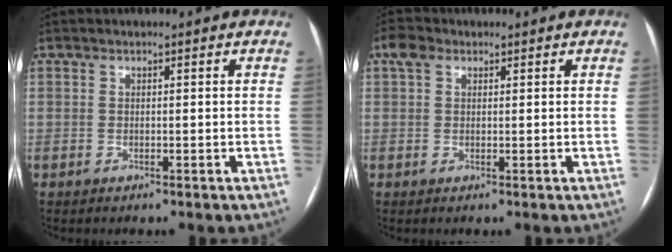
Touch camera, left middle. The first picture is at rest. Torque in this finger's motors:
{"motor_torque": [0.33, -0.24, 0.22, 0.01]}